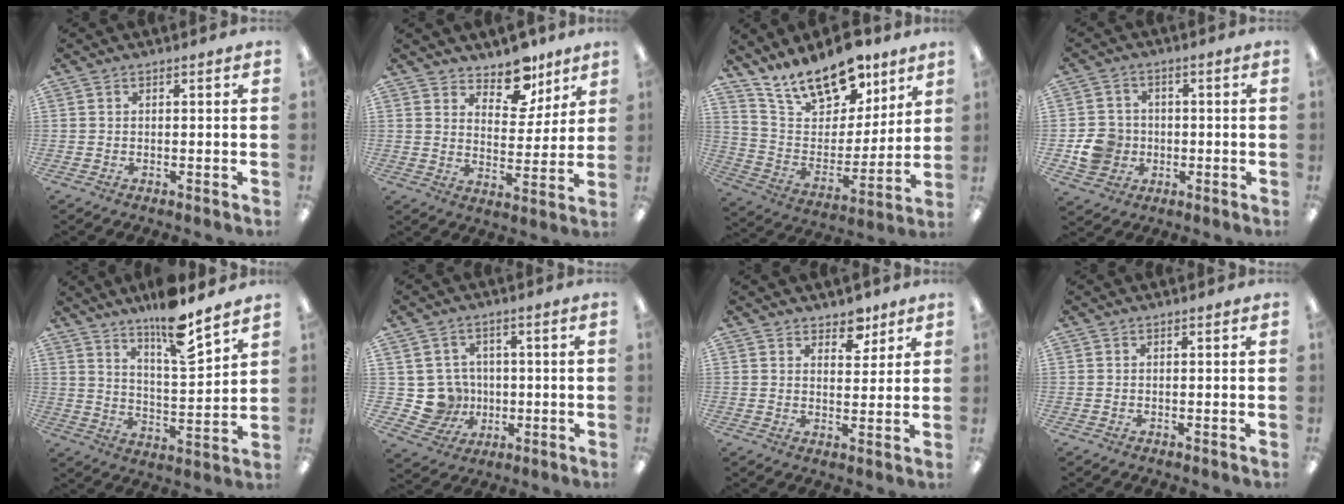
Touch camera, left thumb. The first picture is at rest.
{"total": 10.4, "force": [8.3, 5.2, 3.5], "torque": [-0.045, -0.056, 0.149]}
{"total": 17.2, "force": [13.3, 8.0, 7.3], "torque": [-0.135, -0.086, 0.240]}
{"total": 7.8, "force": [-1.5, 7.2, 2.6], "torque": [-0.064, 0.019, -0.023]}
{"total": 12.5, "force": [10.2, 2.0, 6.9], "torque": [-0.115, -0.069, 0.173]}
{"total": 8.3, "force": [-0.3, 8.1, 1.9], "torque": [-0.054, 0.003, 0.004]}
{"total": 6.0, "force": [4.6, 3.4, 1.8], "torque": [-0.010, -0.024, 0.078]}
{"total": 0.0}